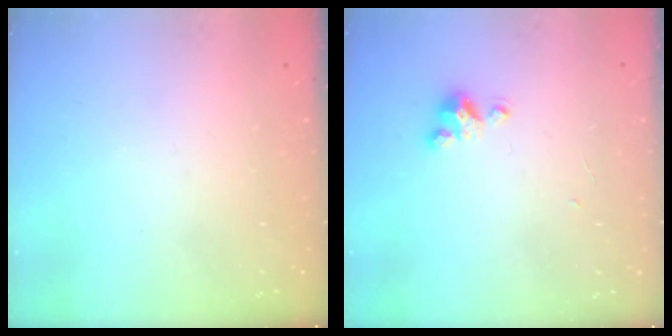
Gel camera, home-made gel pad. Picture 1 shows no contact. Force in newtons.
{"total": 3.0, "press": 3.0, "slide": 0.3}